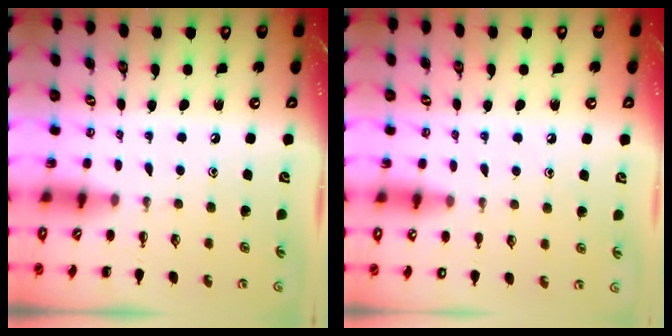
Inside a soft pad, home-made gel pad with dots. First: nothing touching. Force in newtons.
{"total": 7.2, "press": 6.8, "slide": 2.1}